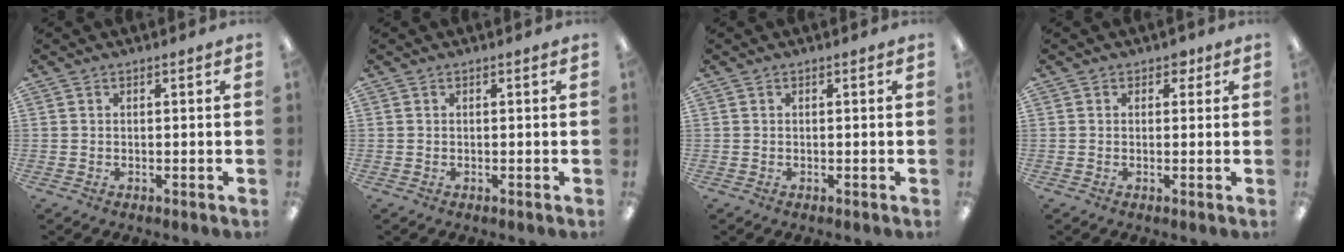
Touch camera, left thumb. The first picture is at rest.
{"total": 0.0}
{"total": 0.0}
{"total": 2.0, "force": [0.8, 1.4, 1.2], "torque": [-0.006, -0.001, 0.011]}